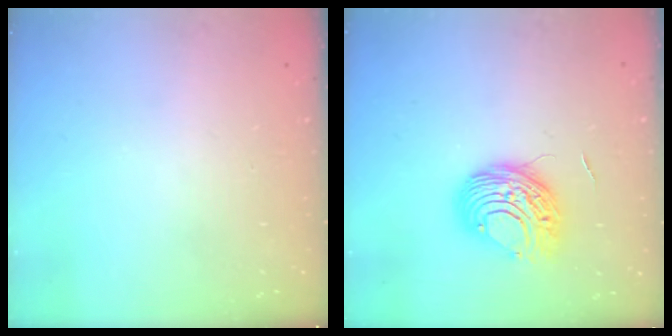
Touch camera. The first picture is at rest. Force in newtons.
{"total": 9.4, "press": 9.4, "slide": 0.8}